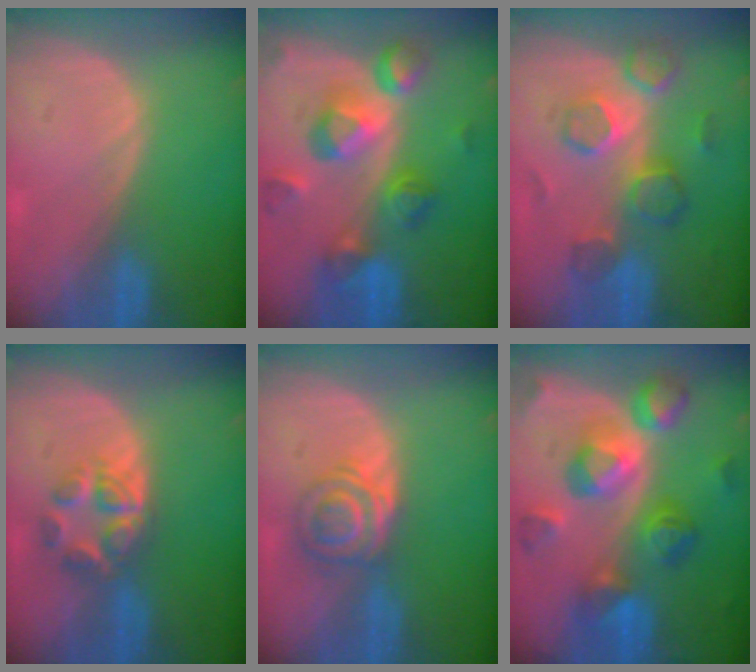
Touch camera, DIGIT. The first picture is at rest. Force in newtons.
{"total": 10.5, "press": 9.4, "slide": 4.7}
{"total": 8.0, "press": 7.8, "slide": 1.8}
{"total": 5.6, "press": 5.3, "slide": 2.0}
{"total": 5.9, "press": 5.5, "slide": 2.2}
{"total": 11.4, "press": 11.4, "slide": 0.9}